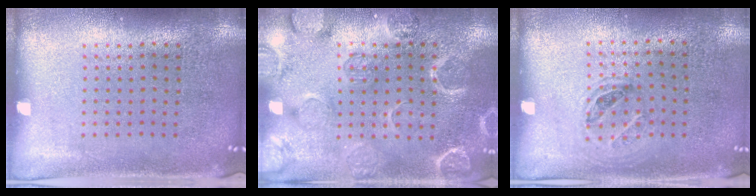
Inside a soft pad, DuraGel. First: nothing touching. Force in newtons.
{"total": 2.5, "press": 2.5, "slide": 0.1}
{"total": 1.1, "press": 0.8, "slide": 0.7}